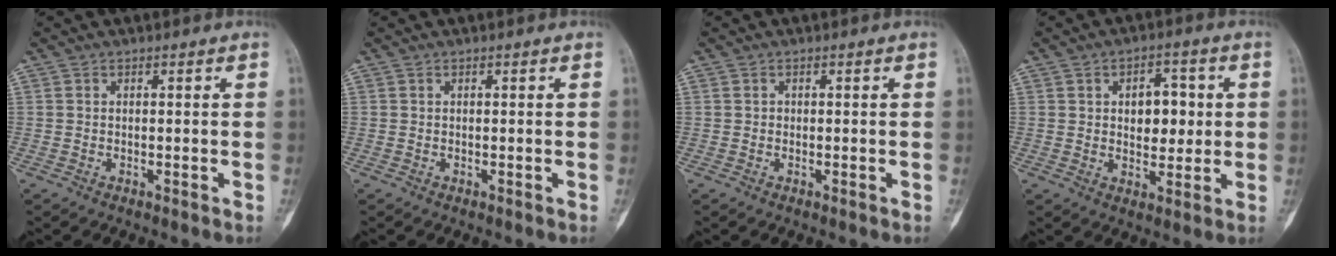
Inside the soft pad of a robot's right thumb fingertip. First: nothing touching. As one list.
[{"total": 0.0}, {"total": 0.5, "force": [0.1, 0.5, 0.1], "torque": [0.005, 0.002, 0.002]}, {"total": 8.2, "force": [1.2, 5.2, 6.2], "torque": [-0.050, -0.001, 0.020]}]